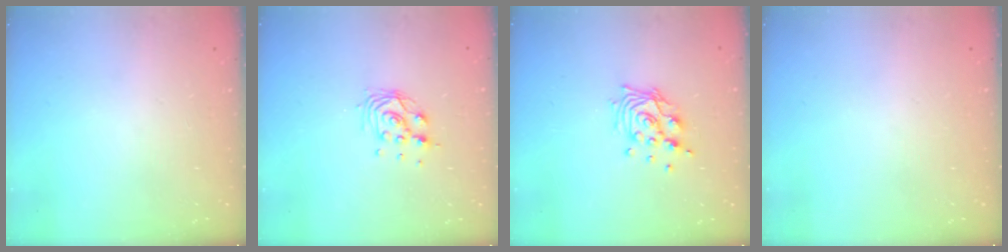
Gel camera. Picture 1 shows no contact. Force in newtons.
{"total": 9.3, "press": 9.2, "slide": 1.3}
{"total": 11.1, "press": 10.9, "slide": 1.6}
{"total": 0.0}